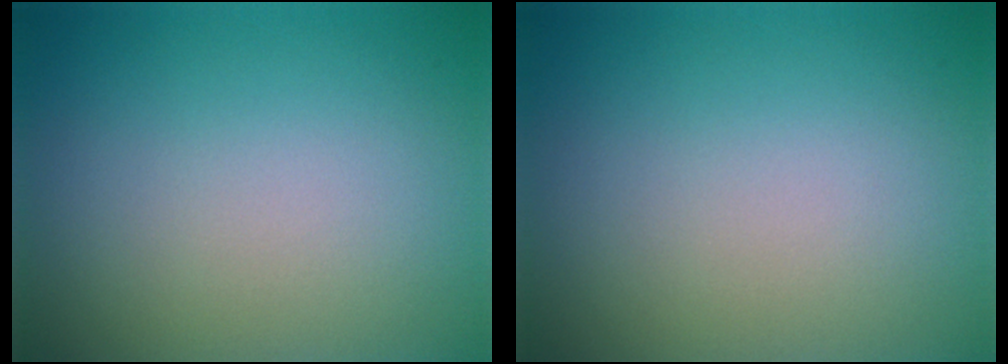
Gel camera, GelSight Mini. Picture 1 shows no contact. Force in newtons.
{"total": 0.0}